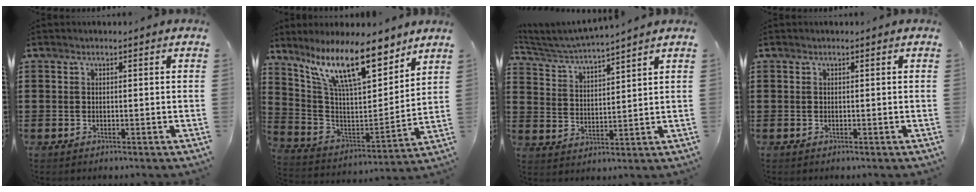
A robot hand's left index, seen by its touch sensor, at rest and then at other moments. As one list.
[{"total": 14.6, "force": [10.4, 3.7, 9.7], "torque": [-0.207, -0.043, 0.182]}, {"total": 3.8, "force": [3.7, -0.6, 0.8], "torque": [-0.035, -0.028, 0.059]}, {"total": 0.0}]